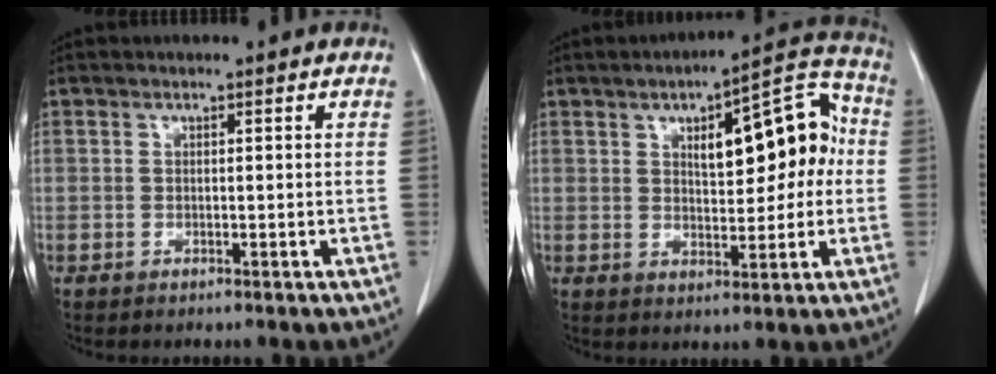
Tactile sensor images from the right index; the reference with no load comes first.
{"total": 13.1, "force": [2.2, 5.0, 11.9], "torque": [-0.153, 0.043, 0.036]}